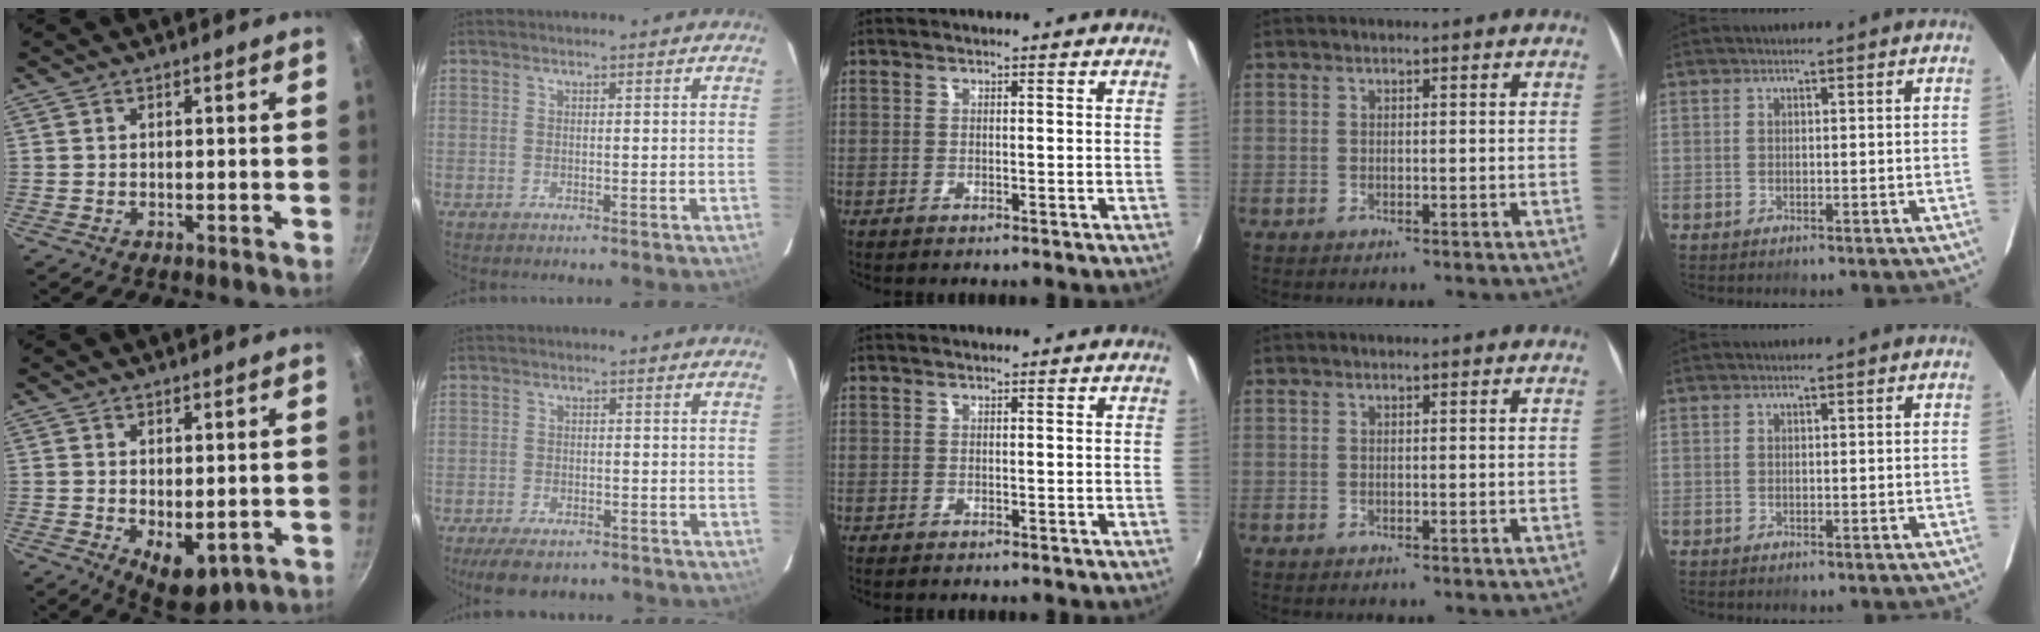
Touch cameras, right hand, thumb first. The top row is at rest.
{"thumb": {"total": 7.1, "force": [-1.1, 4.0, 5.8], "torque": [-0.065, -0.012, 0.000]}, "index": {"total": 7.3, "force": [-5.6, 2.9, 3.5], "torque": [-0.084, -0.010, -0.085]}}